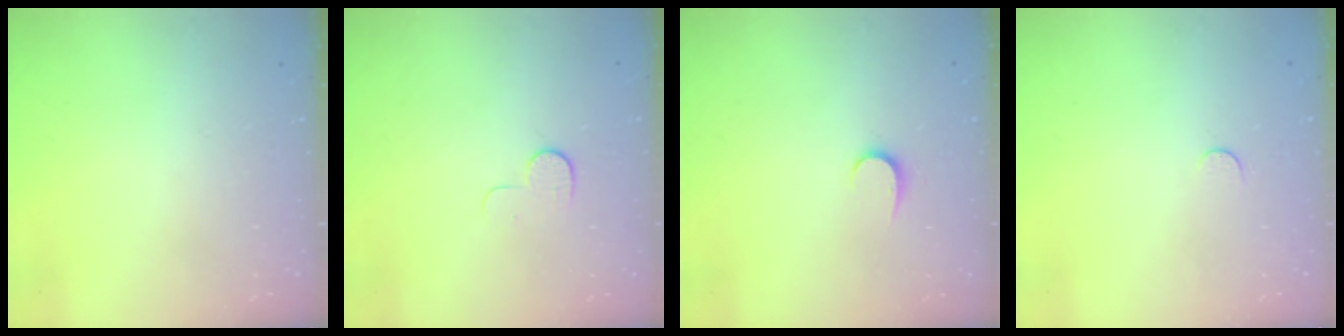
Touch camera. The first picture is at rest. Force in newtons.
{"total": 7.6, "press": 7.5, "slide": 0.7}
{"total": 5.1, "press": 5.1, "slide": 0.5}
{"total": 3.1, "press": 3.1, "slide": 0.4}